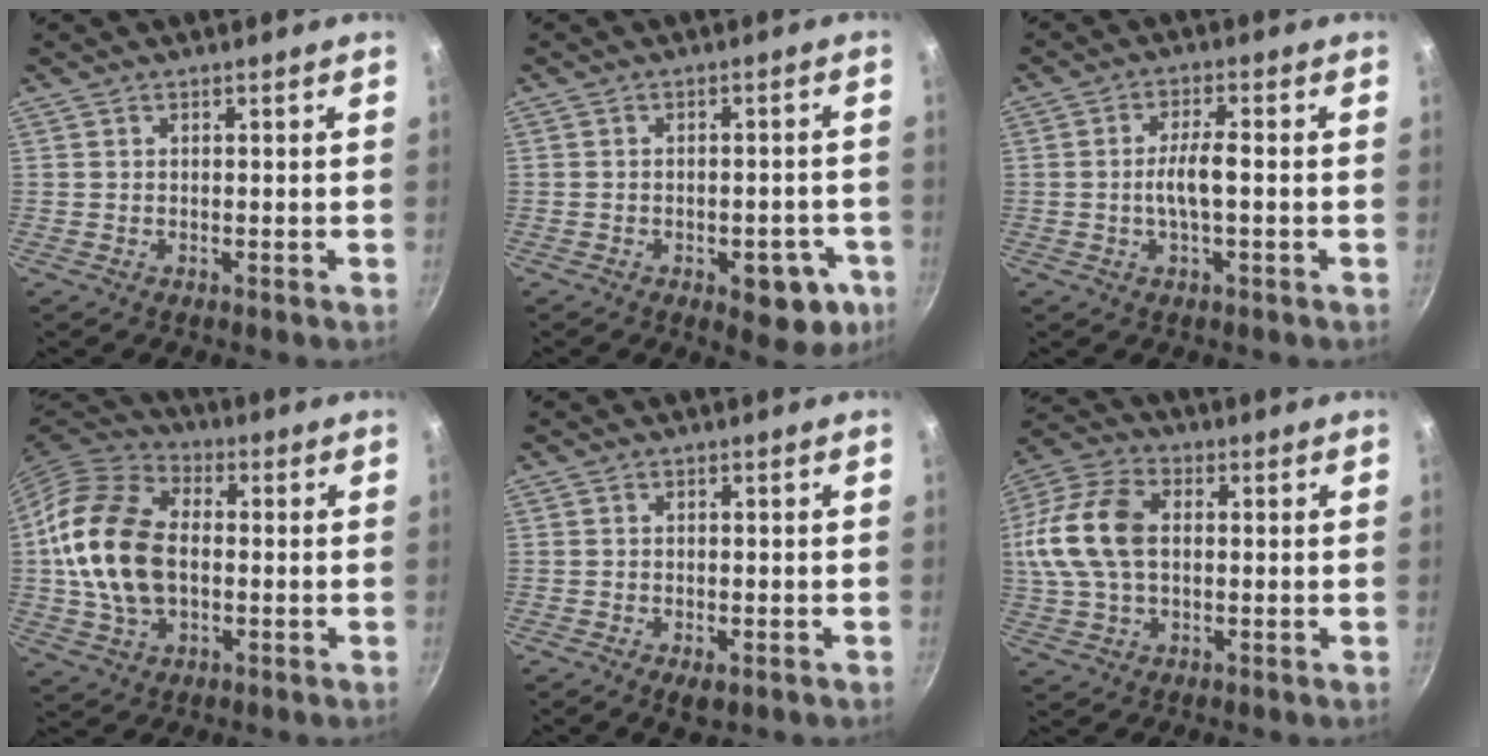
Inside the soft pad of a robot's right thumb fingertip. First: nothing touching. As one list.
[{"total": 9.3, "force": [-3.7, 4.8, 7.1], "torque": [-0.049, 0.018, -0.041]}, {"total": 5.3, "force": [-0.7, 1.3, 5.1], "torque": [-0.099, 0.015, -0.015]}, {"total": 17.7, "force": [-0.1, 11.7, 13.3], "torque": [-0.239, 0.023, -0.013]}, {"total": 2.8, "force": [-1.3, 1.4, 2.1], "torque": [-0.032, -0.003, -0.018]}, {"total": 16.0, "force": [1.3, 10.3, 12.1], "torque": [-0.238, 0.026, 0.011]}]